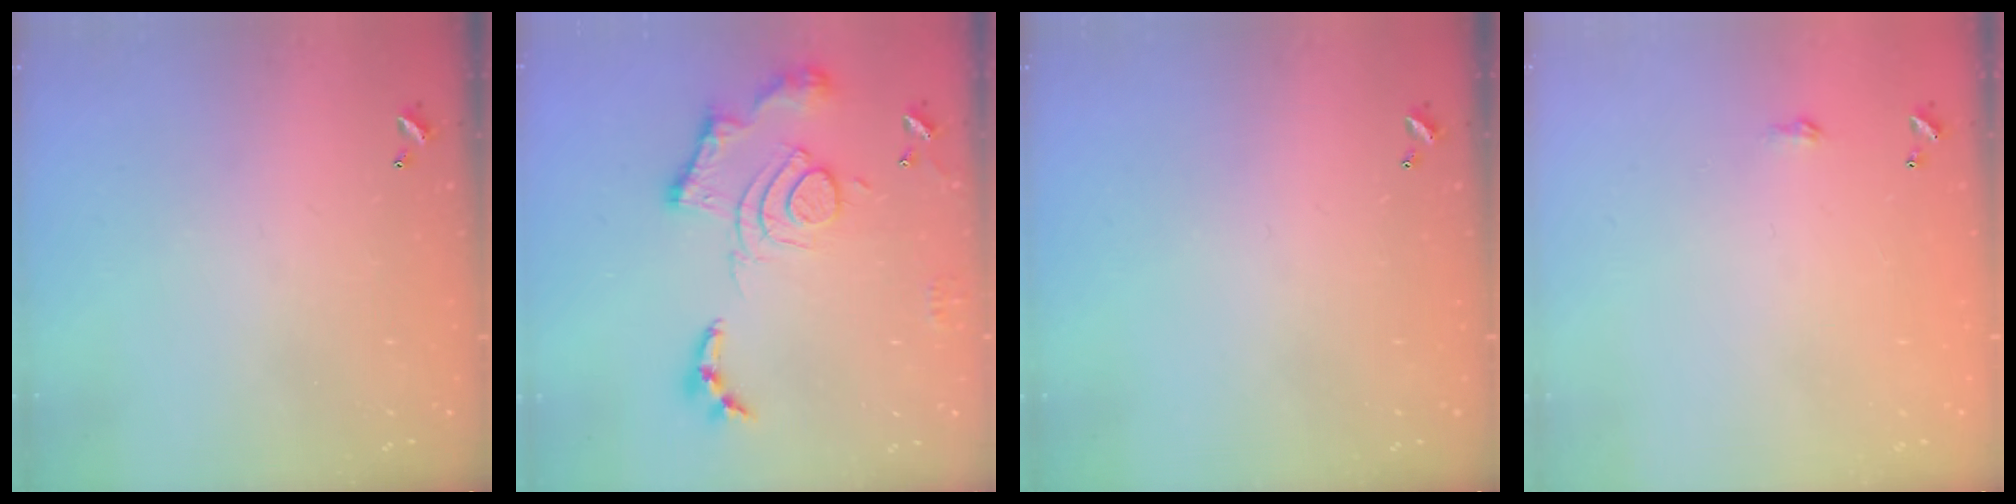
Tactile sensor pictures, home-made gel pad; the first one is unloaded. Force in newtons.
{"total": 16.5, "press": 16.4, "slide": 1.7}
{"total": 0.0}
{"total": 1.8, "press": 1.8, "slide": 0.3}